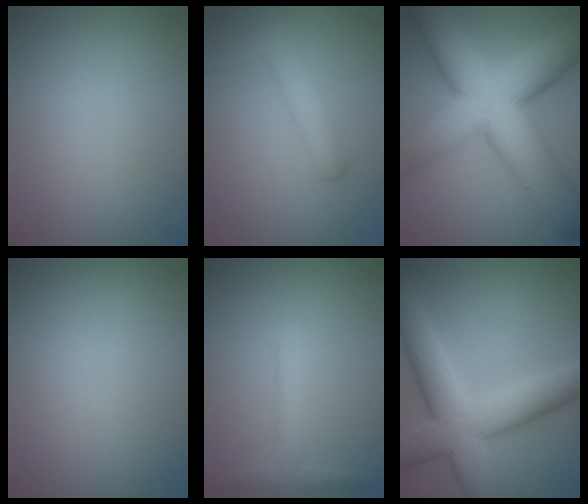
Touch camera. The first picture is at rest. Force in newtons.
{"total": 2.9, "press": 2.9, "slide": 0.2}
{"total": 15.5, "press": 15.5, "slide": 0.6}
{"total": 0.0}
{"total": 2.2, "press": 2.2, "slide": 0.1}
{"total": 9.7, "press": 9.7, "slide": 0.4}